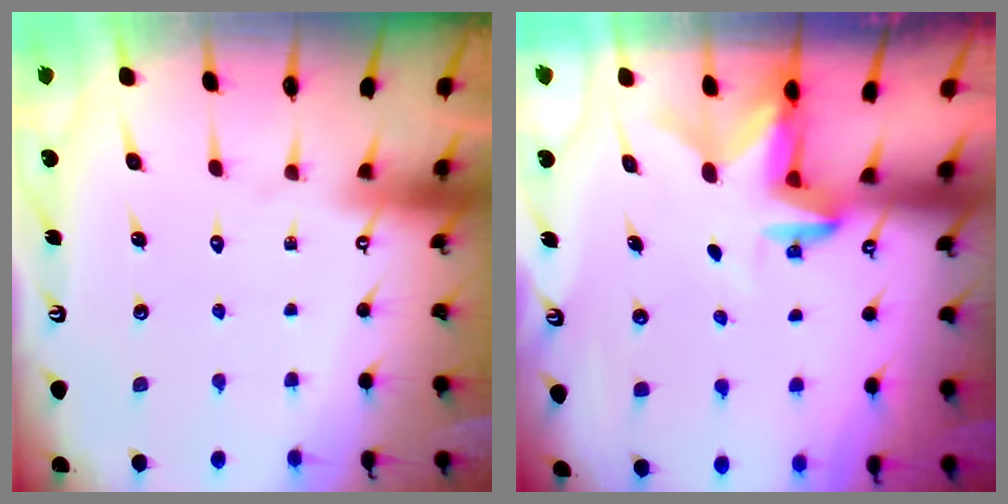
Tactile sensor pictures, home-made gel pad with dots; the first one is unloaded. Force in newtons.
{"total": 2.8, "press": 2.7, "slide": 0.6}